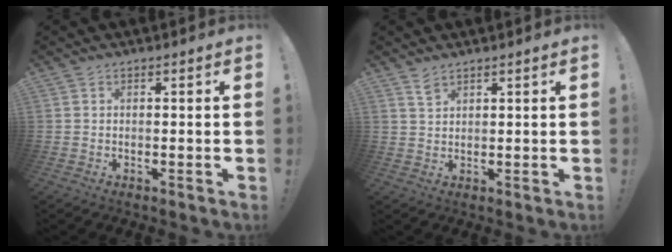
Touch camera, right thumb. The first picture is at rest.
{"total": 2.6, "force": [2.0, 1.0, 1.3], "torque": [-0.014, -0.012, 0.035]}